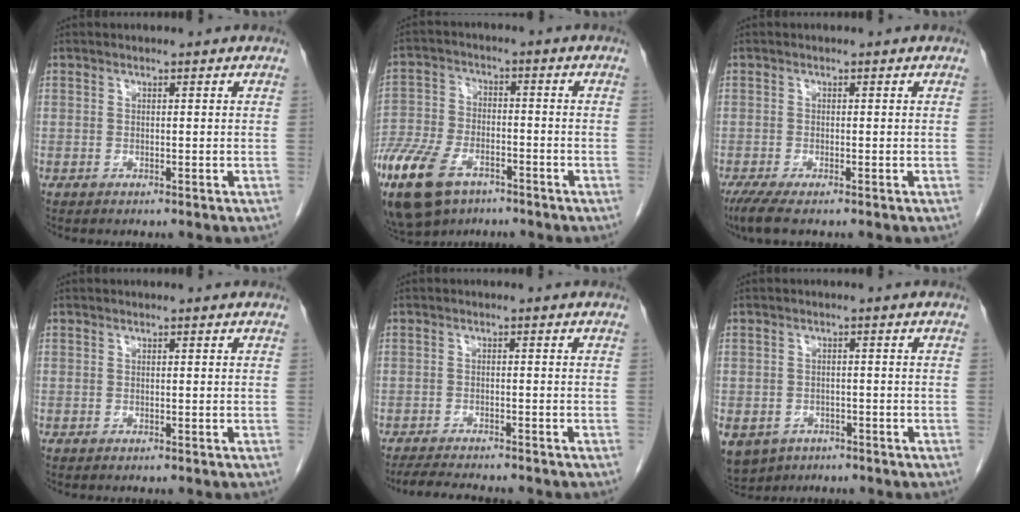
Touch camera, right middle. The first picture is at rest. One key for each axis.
{"total": 18.2, "fx": -11.1, "fy": 9.6, "fz": 10.8, "tx": -0.292, "ty": -0.028, "tz": -0.201}
{"total": 3.0, "fx": -2.1, "fy": 0.4, "fz": 2.2, "tx": -0.046, "ty": -0.011, "tz": -0.042}
{"total": 0.0}
{"total": 6.8, "fx": -6.2, "fy": 0.7, "fz": 2.8, "tx": -0.043, "ty": -0.015, "tz": -0.096}
{"total": 10.5, "fx": -5.6, "fy": 8.1, "fz": 3.5, "tx": -0.101, "ty": -0.005, "tz": -0.075}